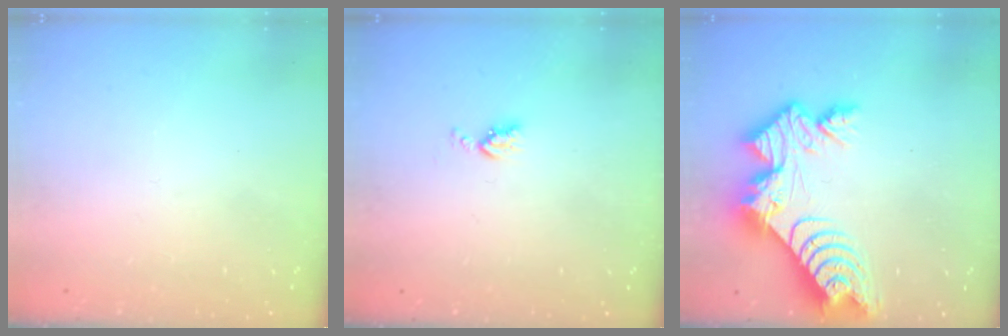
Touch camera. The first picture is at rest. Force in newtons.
{"total": 3.2, "press": 3.2, "slide": 0.5}
{"total": 15.4, "press": 15.4, "slide": 1.1}